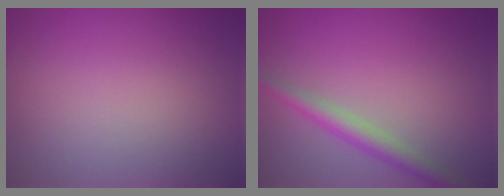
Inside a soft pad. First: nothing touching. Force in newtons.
{"total": 2.7, "press": 2.7, "slide": 0.1}